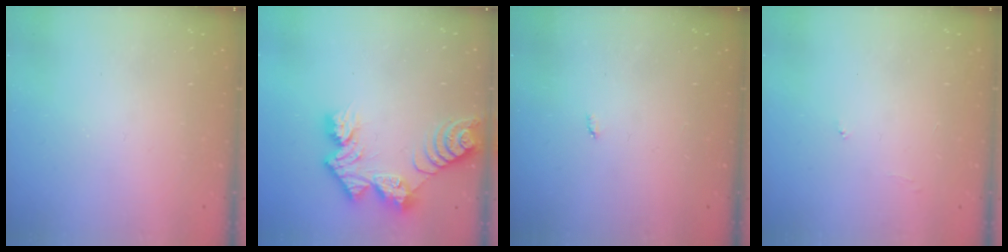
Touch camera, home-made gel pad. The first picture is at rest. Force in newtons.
{"total": 11.0, "press": 11.0, "slide": 0.8}
{"total": 2.1, "press": 2.1, "slide": 0.4}
{"total": 3.9, "press": 3.9, "slide": 0.3}